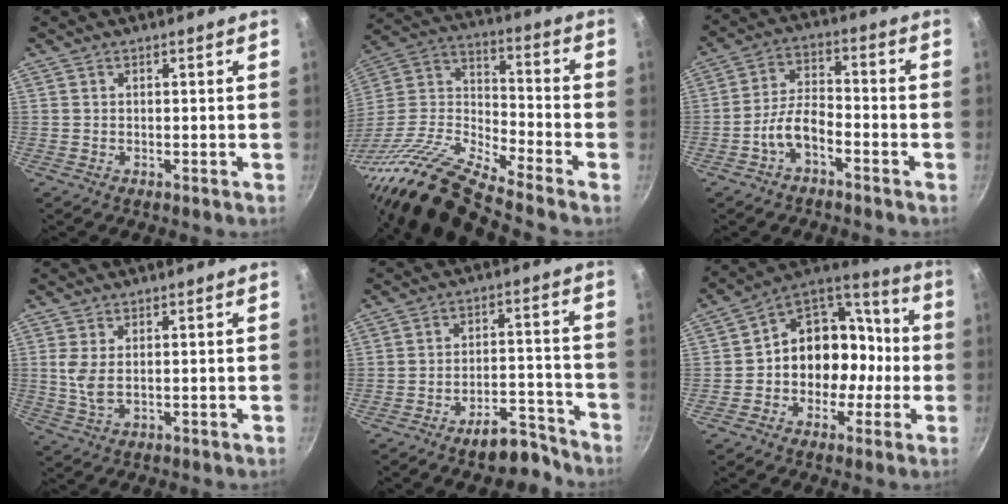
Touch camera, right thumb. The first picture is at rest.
{"total": 20.3, "force": [-16.8, 3.8, 10.7], "torque": [-0.178, 0.081, -0.340]}
{"total": 7.0, "force": [-3.8, 3.3, 4.9], "torque": [-0.085, 0.044, -0.074]}
{"total": 4.0, "force": [0.6, 1.9, 3.5], "torque": [-0.075, -0.005, 0.017]}
{"total": 8.4, "force": [-6.9, 3.1, 3.7], "torque": [-0.022, 0.077, -0.097]}
{"total": 15.7, "force": [-2.6, 13.0, 8.5], "torque": [-0.068, 0.069, -0.047]}